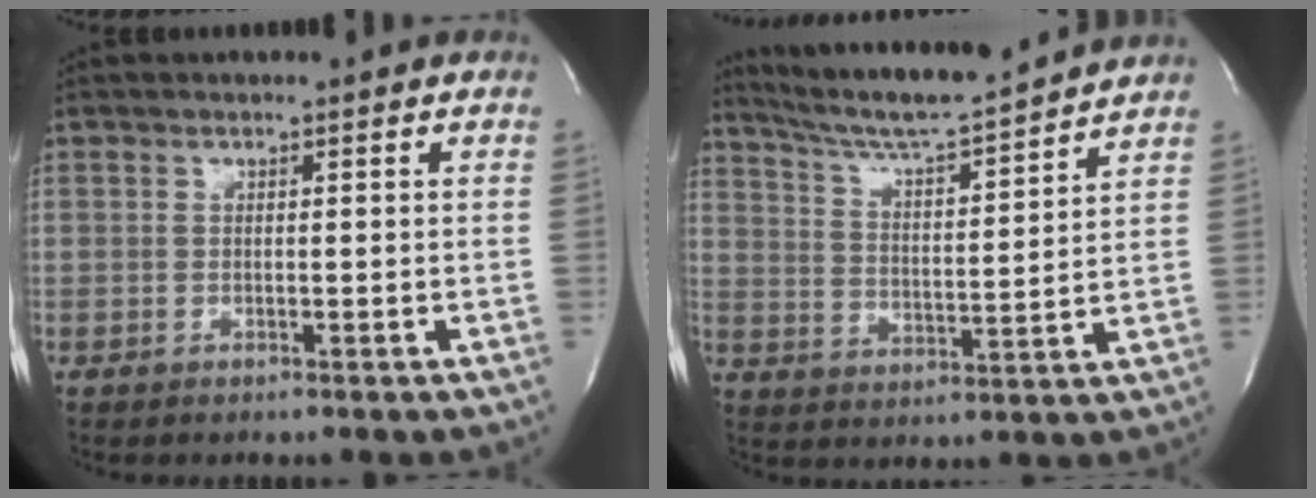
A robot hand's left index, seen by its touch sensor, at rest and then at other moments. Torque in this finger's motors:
{"motor_torque": [-0.05, -0.02, 0.37, 0.10]}